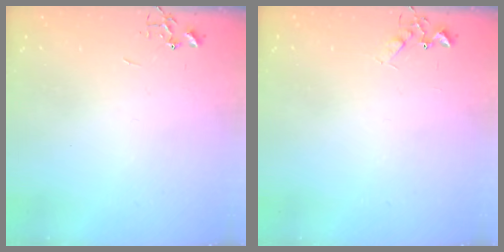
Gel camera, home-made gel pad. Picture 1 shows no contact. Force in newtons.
{"total": 6.1, "press": 6.0, "slide": 0.8}